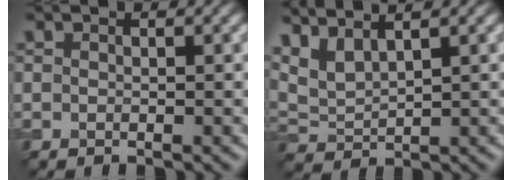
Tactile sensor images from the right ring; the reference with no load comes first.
{"total": 3.9, "force": [3.0, 1.2, 2.3], "torque": [-0.063, 0.007, 0.067]}